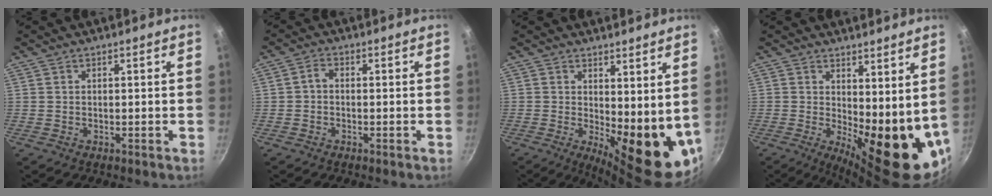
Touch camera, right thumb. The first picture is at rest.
{"total": 1.9, "force": [-0.6, 1.3, 1.3], "torque": [-0.025, 0.012, -0.015]}
{"total": 13.6, "force": [1.7, 5.7, 12.2], "torque": [-0.126, -0.035, 0.037]}
{"total": 15.5, "force": [2.4, 6.4, 13.9], "torque": [-0.147, -0.038, 0.048]}